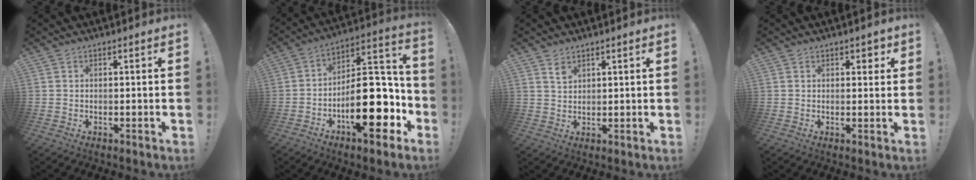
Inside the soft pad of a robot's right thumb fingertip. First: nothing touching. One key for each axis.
{"total": 23.4, "fx": -6.7, "fy": 10.2, "fz": 19.9, "tx": -0.312, "ty": 0.043, "tz": -0.097}
{"total": 2.7, "fx": 2.0, "fy": 1.5, "fz": 1.1, "tx": -0.013, "ty": -0.014, "tz": 0.036}
{"total": 2.0, "fx": 1.1, "fy": 1.4, "fz": 1.0, "tx": 0.012, "ty": -0.010, "tz": 0.011}